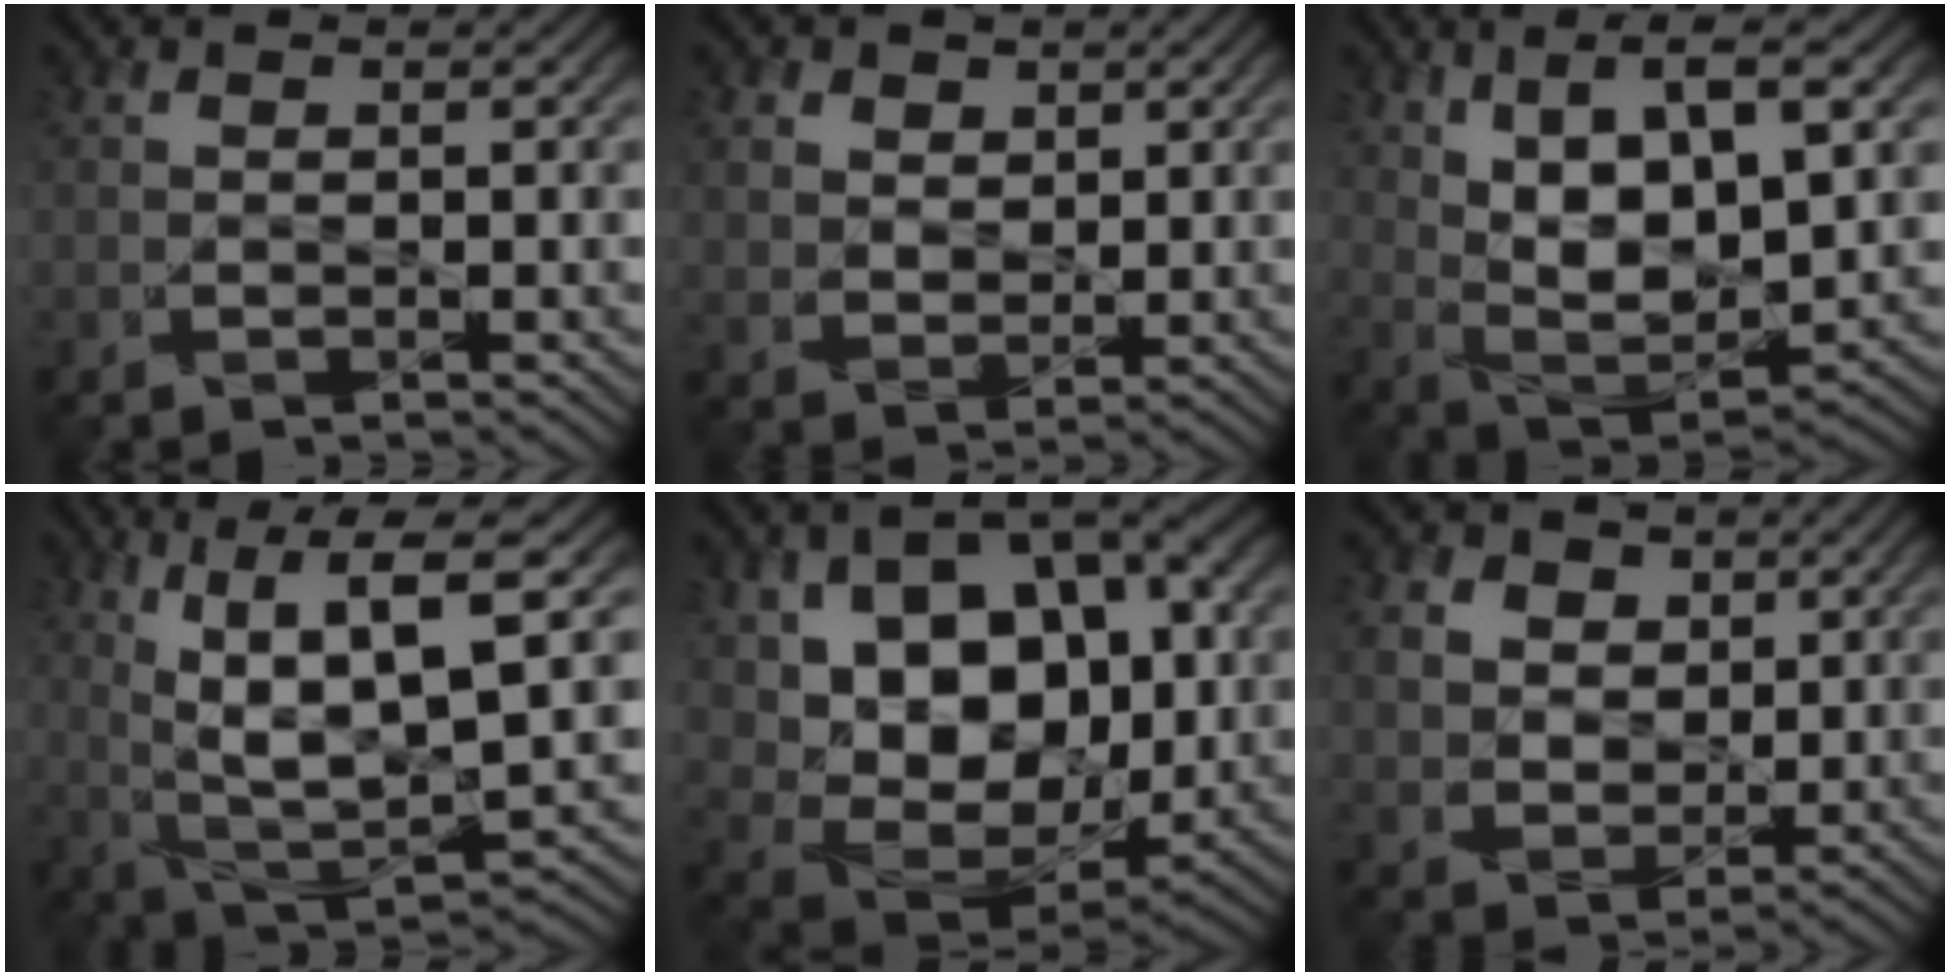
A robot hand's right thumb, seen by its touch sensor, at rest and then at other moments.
{"total": 4.1, "force": [2.1, 3.1, 1.8], "torque": [-0.064, -0.009, 0.041]}
{"total": 12.6, "force": [4.5, 5.4, 10.5], "torque": [-0.203, -0.006, 0.087]}
{"total": 13.4, "force": [4.0, 4.6, 11.9], "torque": [-0.238, 0.000, 0.076]}
{"total": 16.6, "force": [3.4, 11.2, 11.8], "torque": [-0.210, -0.007, 0.083]}
{"total": 8.0, "force": [3.2, 6.2, 3.9], "torque": [-0.133, 0.010, 0.065]}